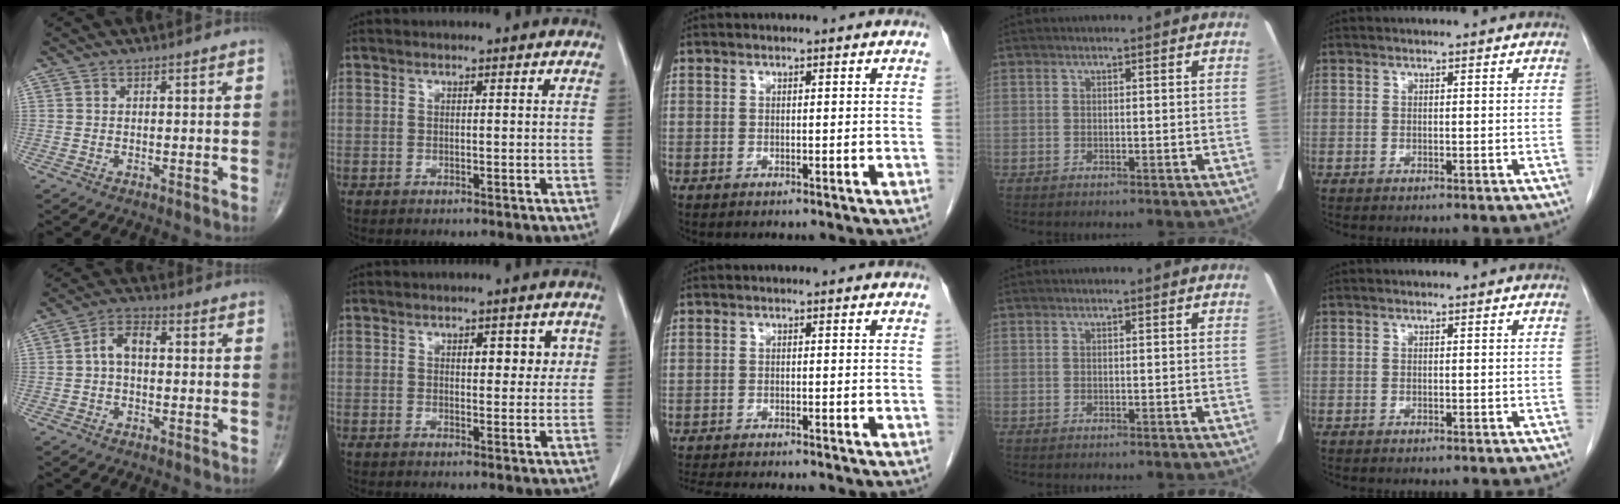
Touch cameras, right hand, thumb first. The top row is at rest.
{"thumb": {"total": 5.6, "force": [0.1, 3.3, 4.5], "torque": [-0.075, 0.022, -0.007]}, "index": {"total": 4.6, "force": [1.4, 2.3, 3.8], "torque": [-0.041, 0.008, 0.019]}, "middle": {"total": 7.4, "force": [-6.8, 0.2, 2.9], "torque": [-0.044, -0.016, -0.105]}}